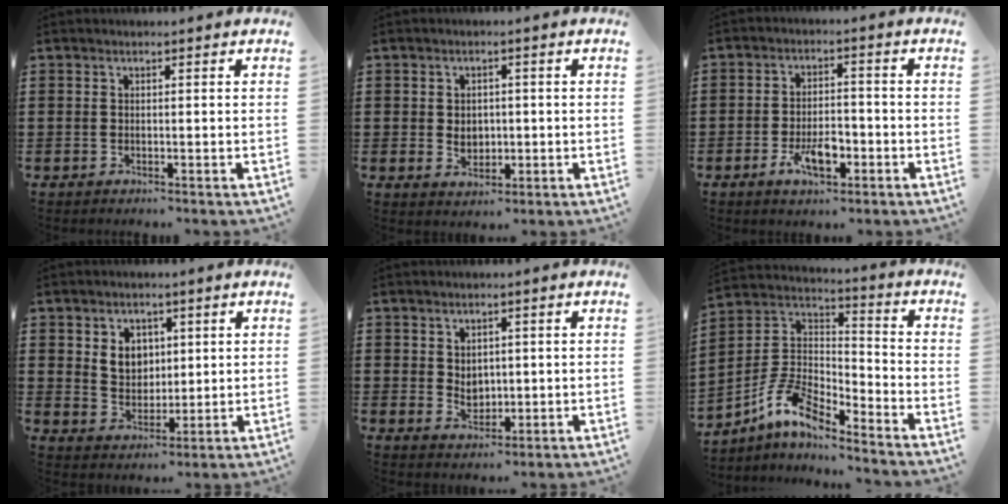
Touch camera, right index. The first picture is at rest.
{"total": 2.9, "force": [0.0, 2.3, 1.6], "torque": [-0.030, 0.004, -0.005]}
{"total": 5.8, "force": [-2.7, 2.5, 4.5], "torque": [-0.089, 0.001, -0.050]}
{"total": 4.6, "force": [1.8, 3.8, 2.0], "torque": [-0.046, 0.009, 0.032]}
{"total": 2.7, "force": [0.6, 2.2, 1.5], "torque": [-0.019, 0.000, 0.009]}
{"total": 8.9, "force": [-6.5, 2.5, 5.5], "torque": [-0.133, -0.005, -0.132]}